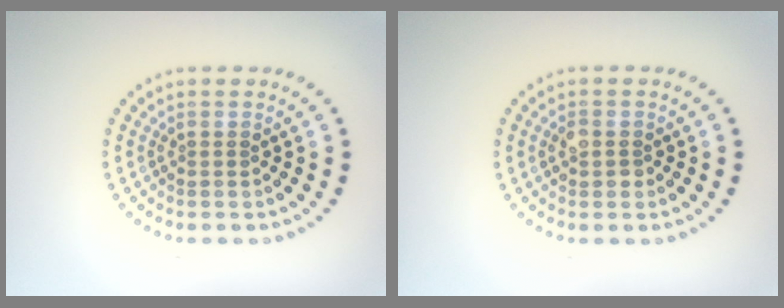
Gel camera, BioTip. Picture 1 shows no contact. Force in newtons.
{"total": 1.5, "press": 1.5, "slide": 0.2}